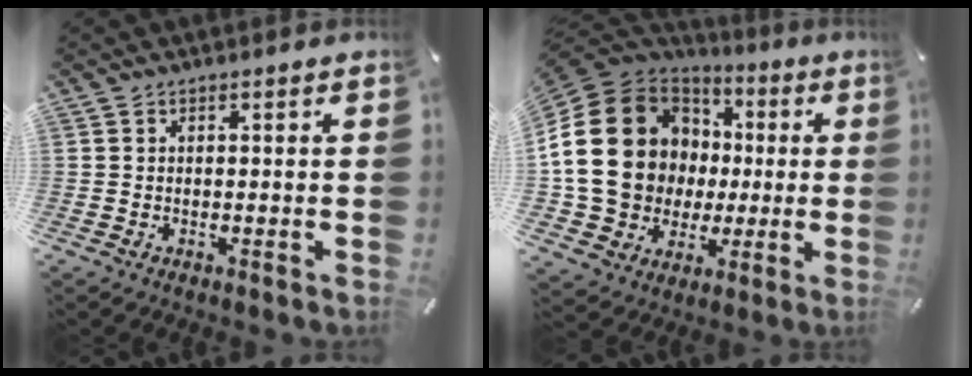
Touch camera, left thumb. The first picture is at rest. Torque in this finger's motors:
{"motor_torque": [0.64, 2.05, 2.77, 0.00, 0.42]}